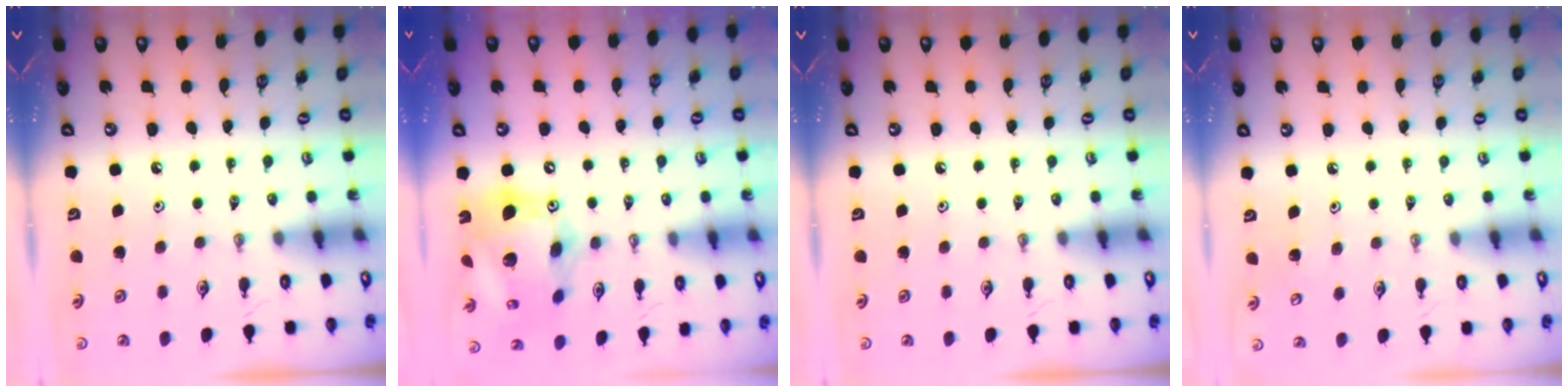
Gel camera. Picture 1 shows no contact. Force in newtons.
{"total": 18.2, "press": 18.1, "slide": 2.0}
{"total": 0.0}
{"total": 3.3, "press": 3.3, "slide": 0.2}